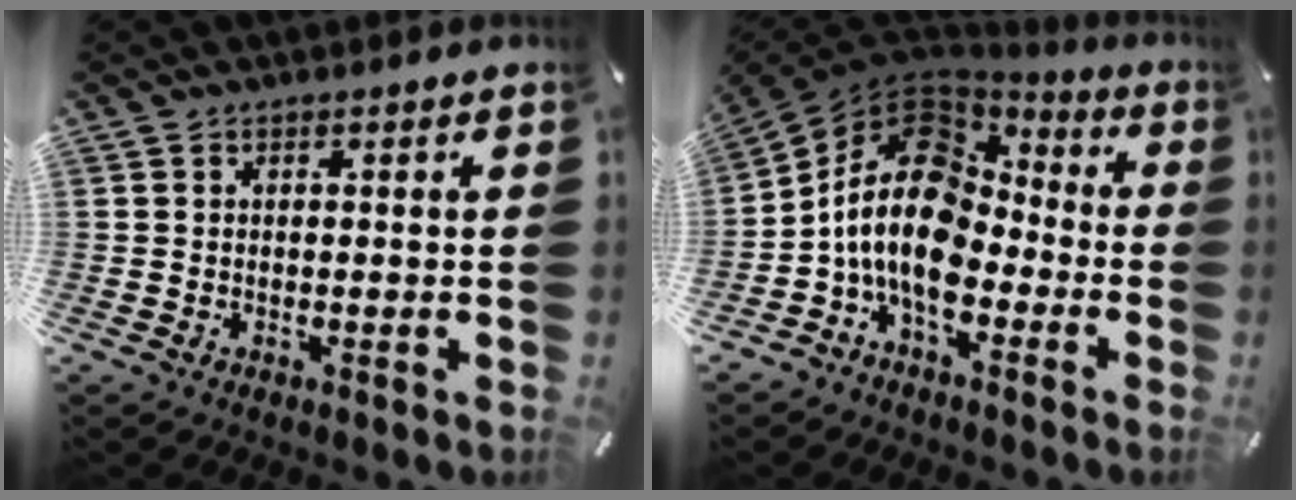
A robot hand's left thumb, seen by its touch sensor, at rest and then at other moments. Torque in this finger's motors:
{"motor_torque": [0.38, 2.24, 2.16, 0.60, 0.68]}